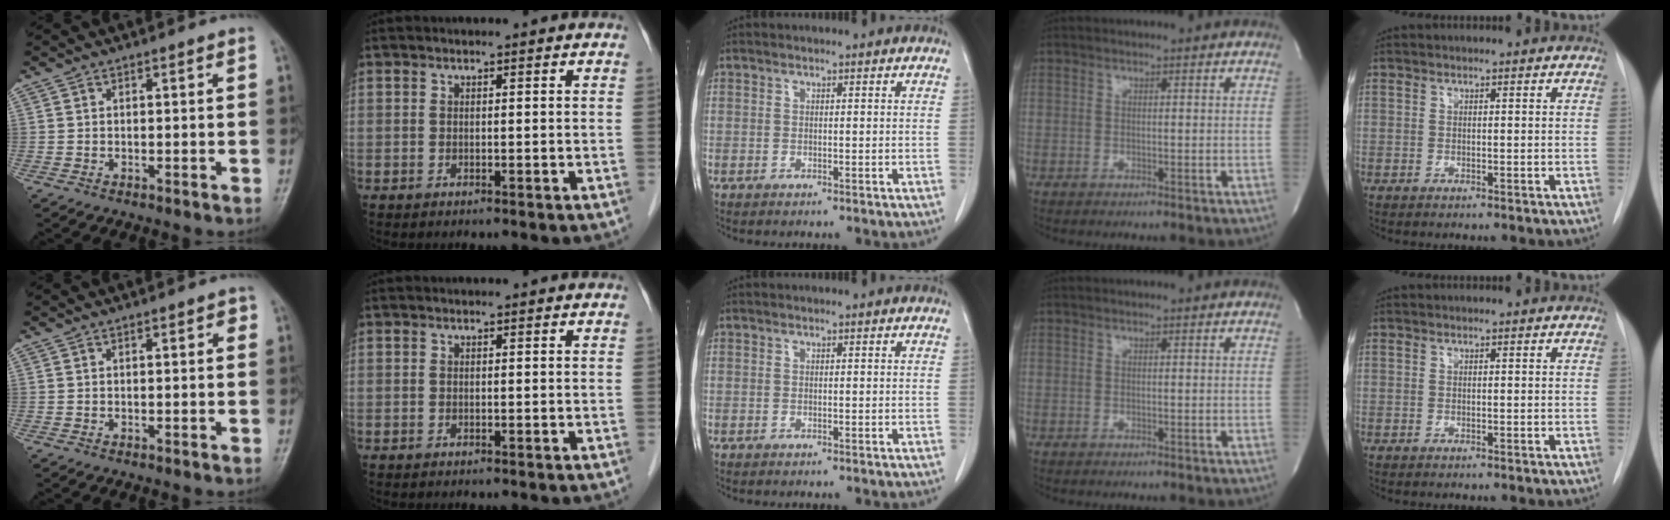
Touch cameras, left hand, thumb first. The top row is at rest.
{"thumb": {"total": 1.4, "force": [0.4, 0.6, 1.2], "torque": [-0.013, 0.002, 0.004]}, "index": {"total": 0.7, "force": [0.6, 0.1, 0.1], "torque": [-0.007, 0.008, 0.004]}}